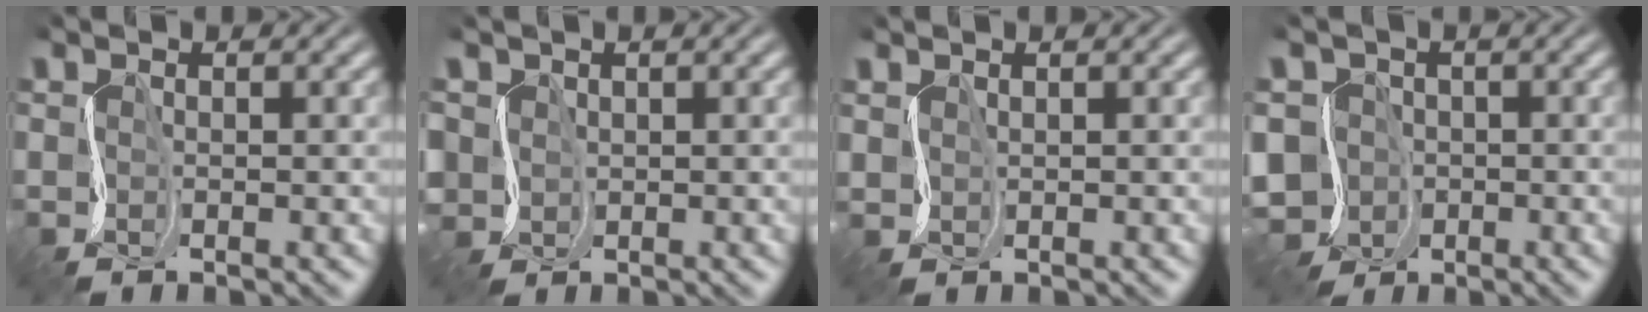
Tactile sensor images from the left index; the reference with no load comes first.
{"total": 2.0, "force": [0.6, 1.8, 0.6], "torque": [-0.020, -0.003, 0.014]}
{"total": 1.3, "force": [1.1, 0.5, 0.6], "torque": [-0.017, 0.001, 0.020]}
{"total": 7.0, "force": [-3.9, 5.3, 2.2], "torque": [-0.032, -0.022, -0.075]}